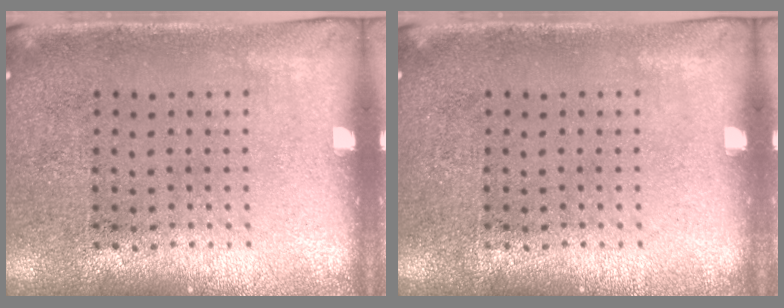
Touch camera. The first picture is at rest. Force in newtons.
{"total": 0.0}